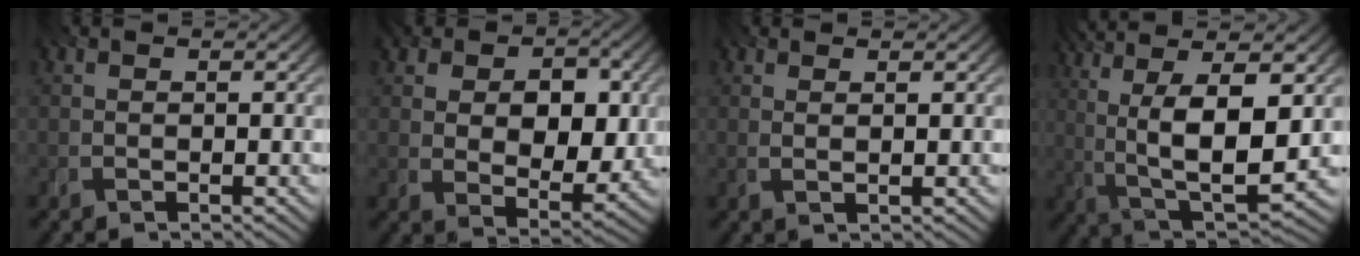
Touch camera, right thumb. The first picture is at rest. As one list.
[{"total": 10.4, "force": [2.4, 7.3, 7.0], "torque": [-0.128, -0.007, 0.032]}, {"total": 2.0, "force": [1.4, 0.3, 1.4], "torque": [-0.010, -0.007, 0.013]}, {"total": 14.4, "force": [2.7, 5.3, 13.1], "torque": [-0.261, 0.002, 0.050]}]